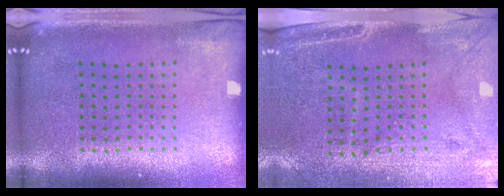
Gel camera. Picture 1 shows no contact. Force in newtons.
{"total": 3.0, "press": 2.5, "slide": 1.5}